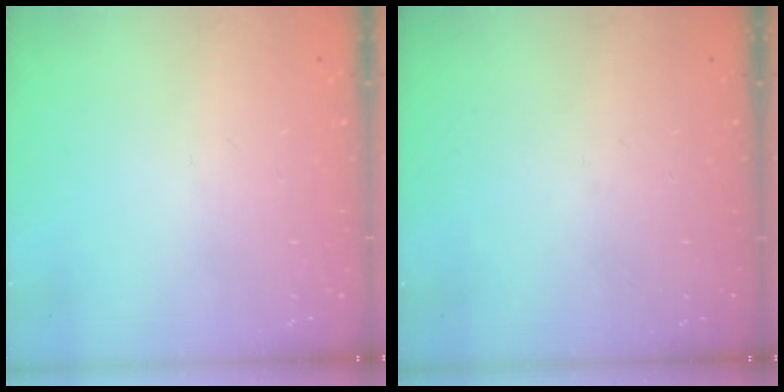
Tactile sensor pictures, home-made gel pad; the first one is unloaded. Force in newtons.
{"total": 0.0}